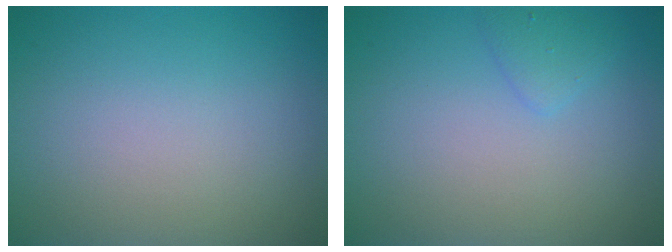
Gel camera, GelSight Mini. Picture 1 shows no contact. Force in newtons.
{"total": 1.3, "press": 1.3, "slide": 0.0}